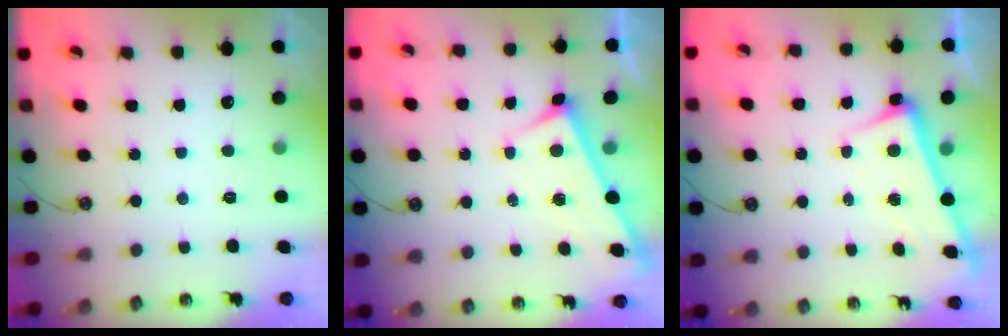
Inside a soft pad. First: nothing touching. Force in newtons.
{"total": 3.3, "press": 3.3, "slide": 0.2}
{"total": 2.6, "press": 2.3, "slide": 1.2}